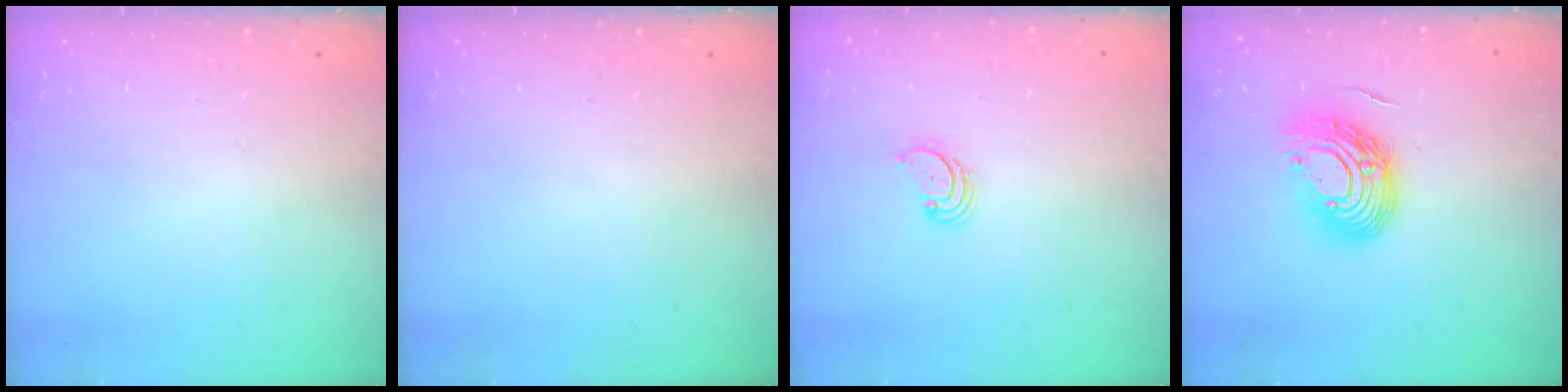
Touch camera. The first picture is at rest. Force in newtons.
{"total": 0.0}
{"total": 2.7, "press": 2.7, "slide": 0.3}
{"total": 14.8, "press": 14.7, "slide": 1.5}